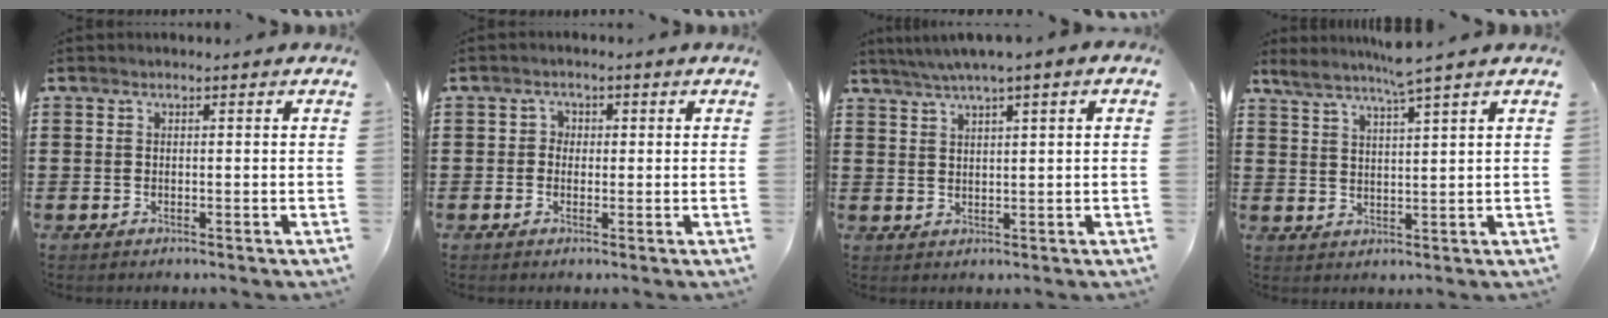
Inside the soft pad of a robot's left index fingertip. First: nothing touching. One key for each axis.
{"total": 1.6, "fx": -0.3, "fy": 1.5, "fz": 0.5, "tx": -0.015, "ty": 0.007, "tz": -0.009}
{"total": 3.0, "fx": 2.0, "fy": -0.1, "fz": 2.2, "tx": -0.045, "ty": 0.001, "tz": 0.035}
{"total": 4.6, "fx": 3.8, "fy": -0.9, "fz": 2.4, "tx": -0.059, "ty": -0.018, "tz": 0.064}